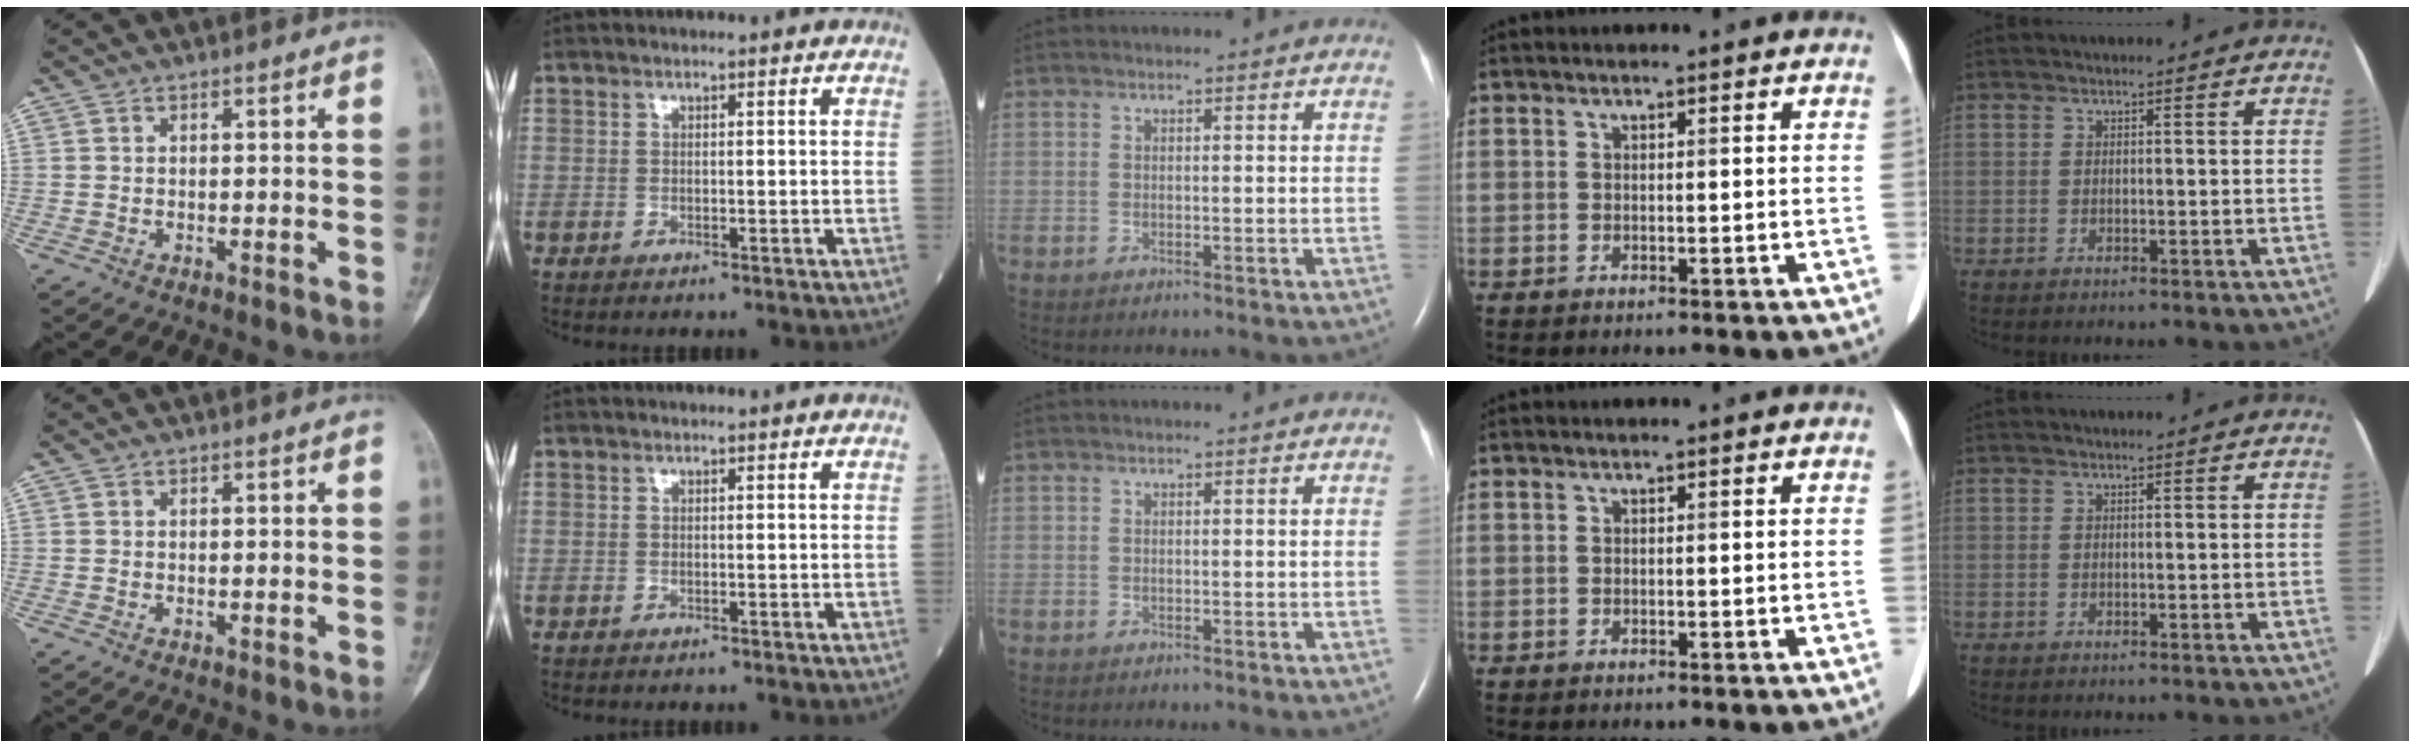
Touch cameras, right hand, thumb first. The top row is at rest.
{}